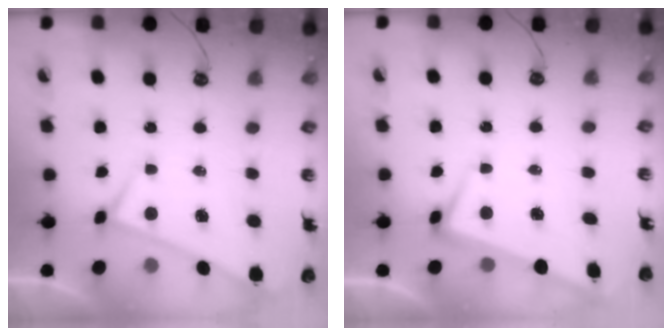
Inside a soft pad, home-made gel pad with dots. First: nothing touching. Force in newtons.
{"total": 1.2, "press": 1.1, "slide": 0.5}